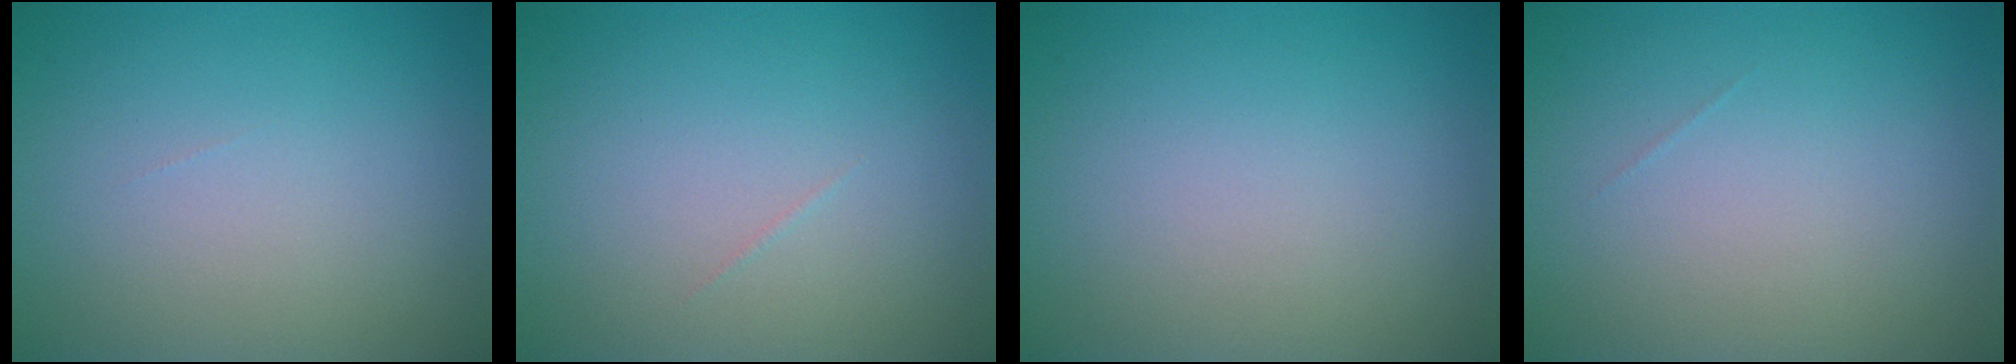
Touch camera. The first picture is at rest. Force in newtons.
{"total": 0.0}
{"total": 0.0}
{"total": 0.0}